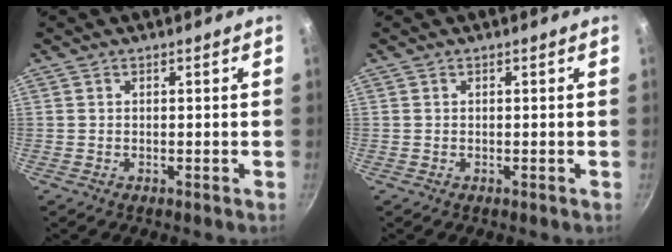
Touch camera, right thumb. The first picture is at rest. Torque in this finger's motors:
{"motor_torque": [-0.05, 0.05, 0.03, 0.02, 0.00]}